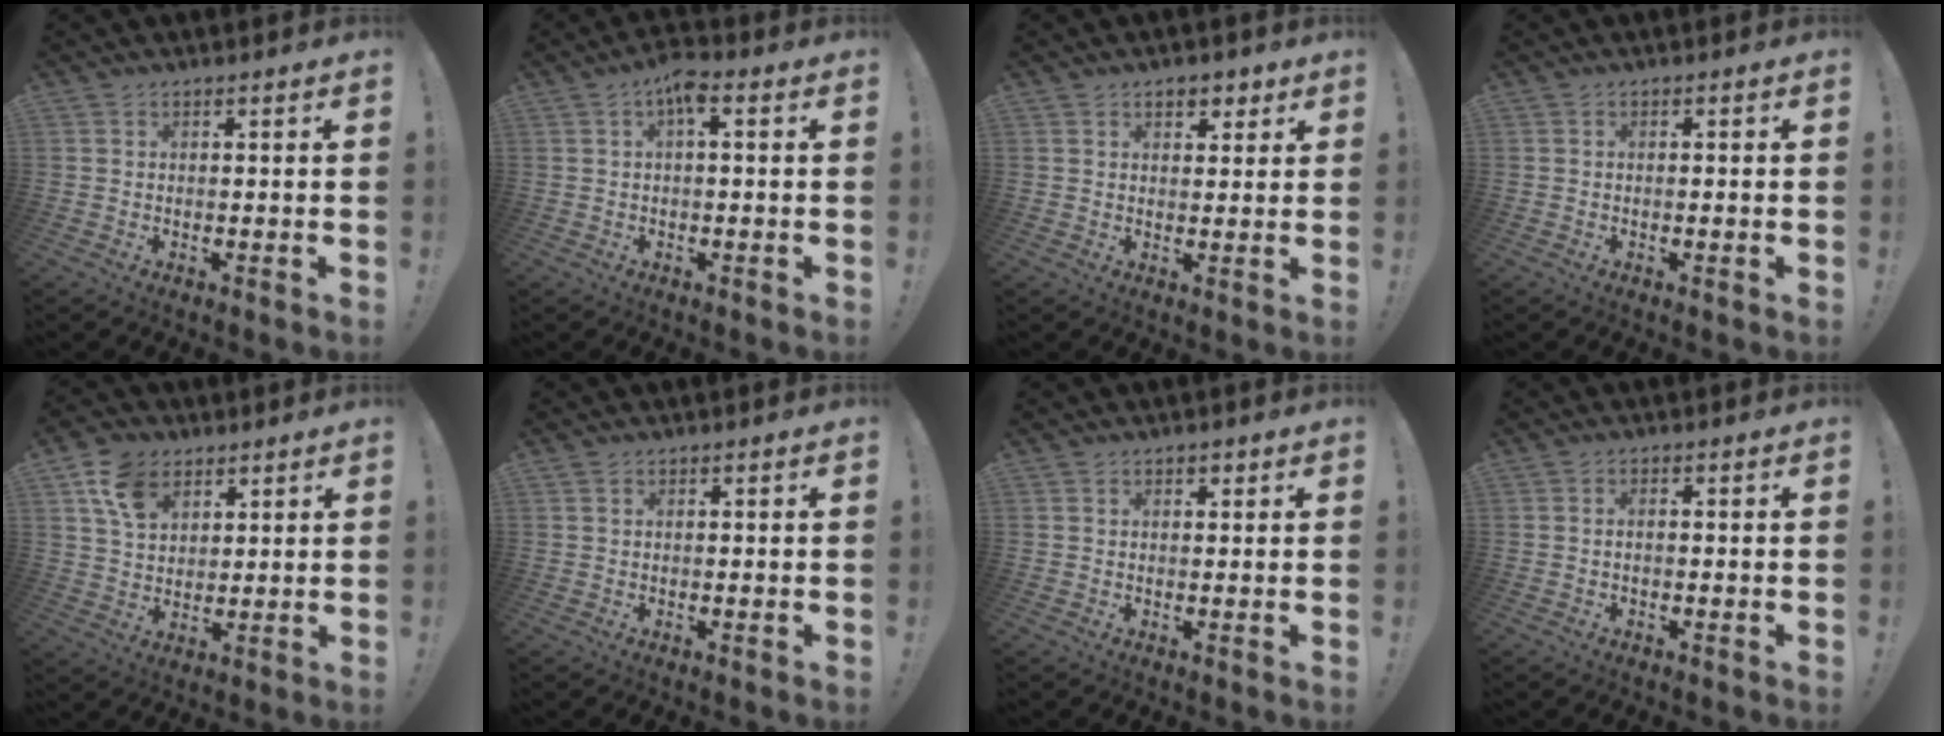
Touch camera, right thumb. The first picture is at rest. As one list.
[{"total": 4.7, "force": [1.2, 1.6, 4.2], "torque": [-0.065, -0.004, 0.013]}, {"total": 4.3, "force": [2.4, 2.8, 2.2], "torque": [-0.016, -0.008, 0.038]}, {"total": 1.0, "force": [-0.5, -0.2, 0.8], "torque": [-0.020, 0.002, -0.007]}, {"total": 10.5, "force": [5.7, 7.2, 5.1], "torque": [-0.079, -0.020, 0.111]}, {"total": 0.0}, {"total": 1.0, "force": [0.5, 0.7, 0.4], "torque": [0.002, -0.003, 0.007]}, {"total": 1.2, "force": [-0.5, 0.4, 1.0], "torque": [-0.026, 0.007, -0.008]}]